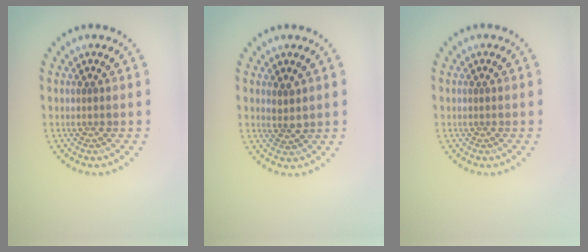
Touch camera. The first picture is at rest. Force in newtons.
{"total": 1.5, "press": 1.2, "slide": 0.9}
{"total": 0.0}